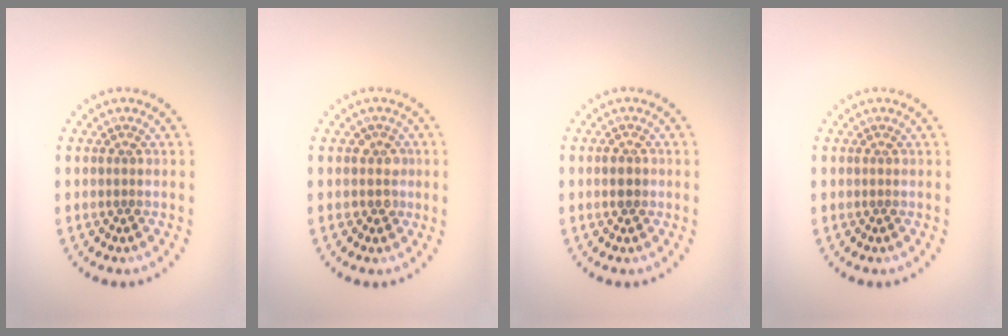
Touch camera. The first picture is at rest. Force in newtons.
{"total": 1.3, "press": 1.1, "slide": 0.8}
{"total": 1.3, "press": 1.3, "slide": 0.1}
{"total": 0.0}